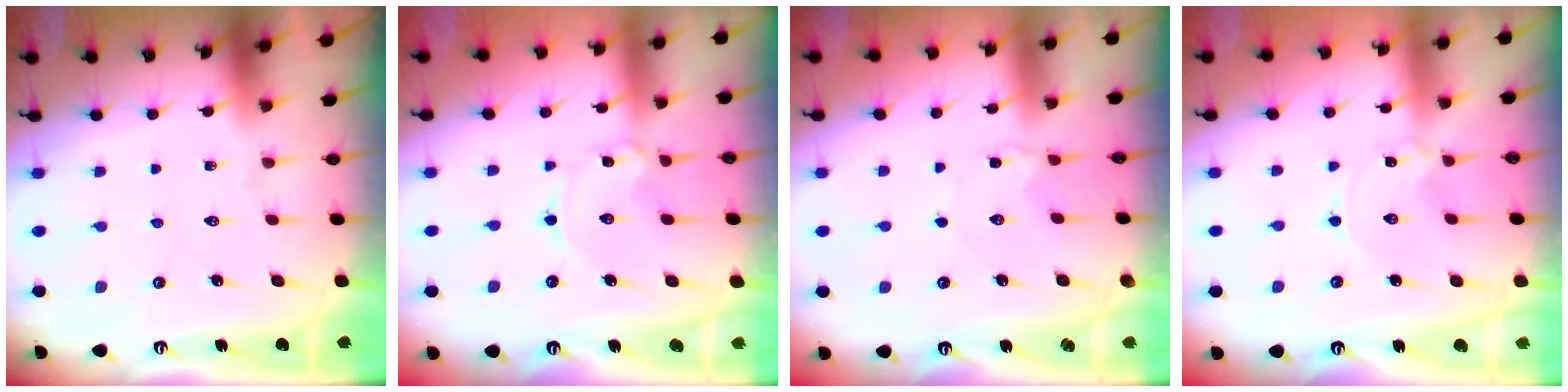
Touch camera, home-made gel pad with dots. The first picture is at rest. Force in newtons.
{"total": 1.6, "press": 1.5, "slide": 0.1}
{"total": 2.1, "press": 2.1, "slide": 0.2}
{"total": 0.0}